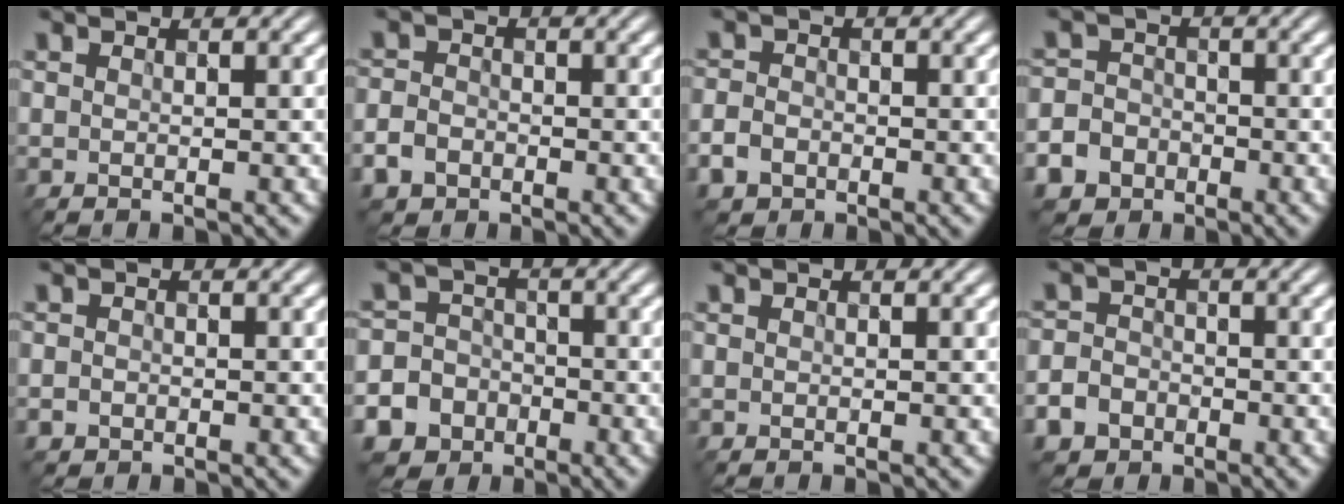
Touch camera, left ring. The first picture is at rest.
{"total": 2.7, "force": [-1.5, 2.0, 1.1], "torque": [-0.018, -0.006, -0.033]}
{"total": 2.4, "force": [-1.3, 1.8, 1.0], "torque": [-0.022, -0.005, -0.029]}
{"total": 7.0, "force": [-4.0, 5.6, 1.5], "torque": [-0.027, -0.024, -0.086]}
{"total": 0.9, "force": [-0.5, 0.7, 0.2], "torque": [0.001, -0.005, -0.012]}
{"total": 9.7, "force": [-5.4, 8.0, 1.5], "torque": [-0.042, -0.033, -0.109]}
{"total": 0.0}
{"total": 5.2, "force": [-3.0, 4.0, 1.4], "torque": [-0.014, -0.015, -0.066]}